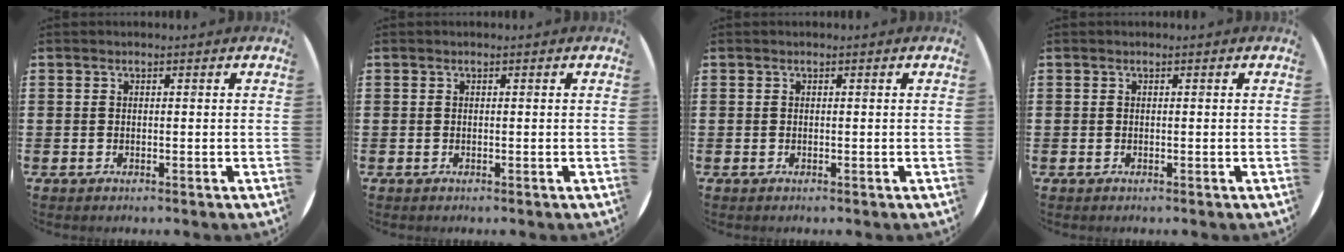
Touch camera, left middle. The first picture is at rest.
{"total": 0.0}
{"total": 0.0}
{"total": 0.0}